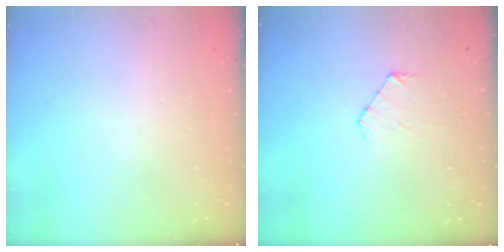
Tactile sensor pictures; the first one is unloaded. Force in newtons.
{"total": 4.9, "press": 4.9, "slide": 0.3}